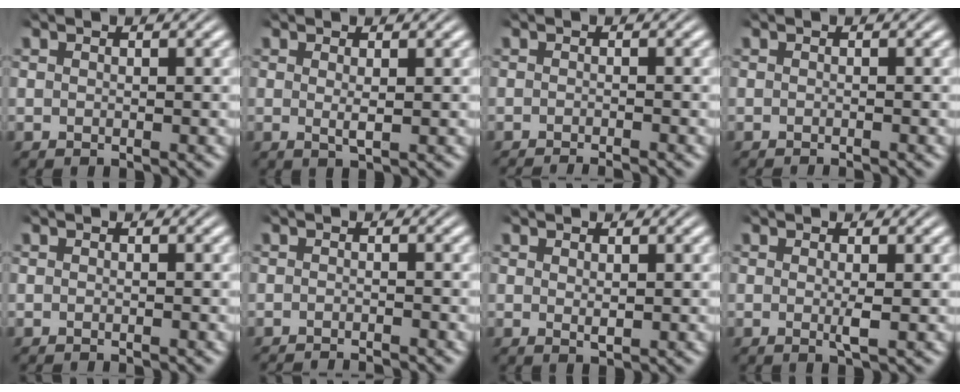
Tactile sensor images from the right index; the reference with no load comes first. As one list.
[{"total": 1.1, "force": [0.1, 0.0, 1.1], "torque": [-0.026, -0.010, 0.008]}, {"total": 2.5, "force": [-2.4, 0.3, 0.2], "torque": [-0.003, -0.008, -0.039]}, {"total": 1.1, "force": [-1.0, 0.1, 0.1], "torque": [-0.004, -0.002, -0.016]}, {"total": 0.7, "force": [-0.7, 0.1, 0.0], "torque": [-0.004, -0.001, -0.012]}, {"total": 3.0, "force": [-3.0, 0.2, -0.1], "torque": [0.001, -0.011, -0.047]}, {"total": 0.7, "force": [0.3, -0.1, 0.6], "torque": [-0.009, -0.006, 0.011]}, {"total": 1.1, "force": [-0.1, -0.1, 1.0], "torque": [-0.024, -0.009, -0.001]}]